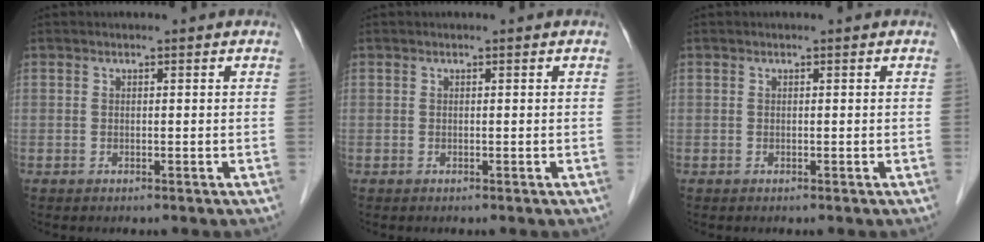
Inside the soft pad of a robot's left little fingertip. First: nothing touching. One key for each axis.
{"total": 0.0}
{"total": 0.0}